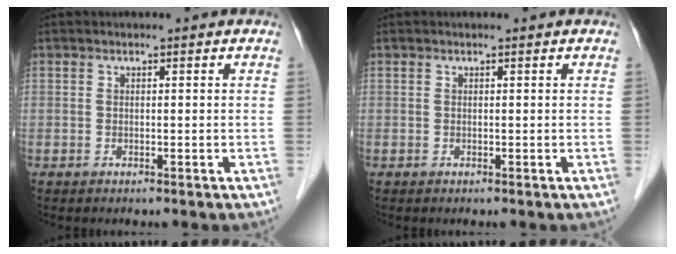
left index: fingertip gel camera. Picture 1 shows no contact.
{"total": 0.0}